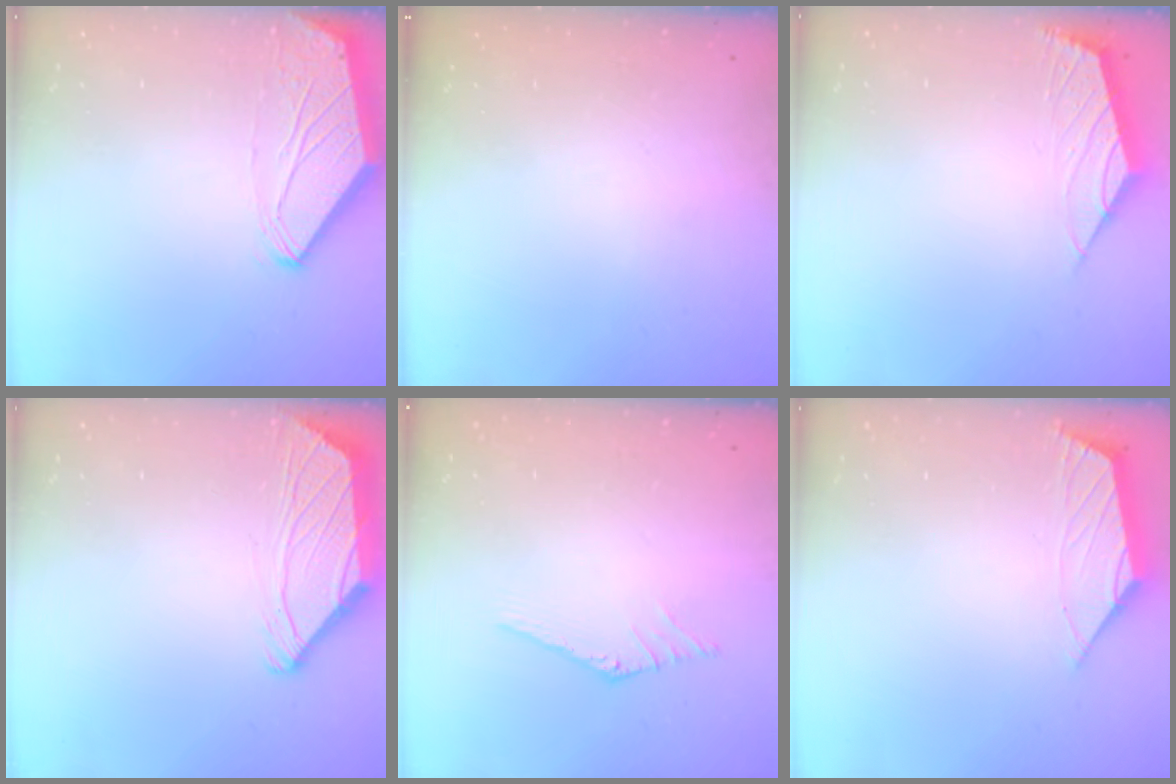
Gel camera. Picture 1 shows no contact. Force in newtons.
{"total": 0.0}
{"total": 2.4, "press": 2.3, "slide": 0.6}
{"total": 2.2, "press": 2.1, "slide": 0.7}
{"total": 0.0}
{"total": 2.9, "press": 2.8, "slide": 0.6}